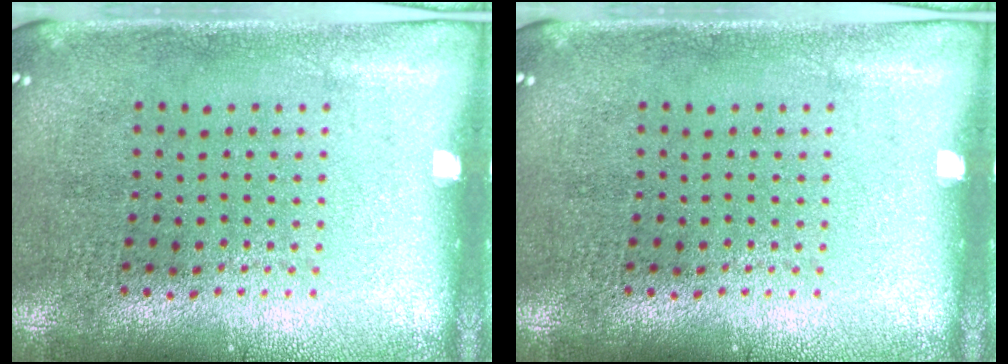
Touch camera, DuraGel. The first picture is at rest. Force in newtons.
{"total": 0.0}